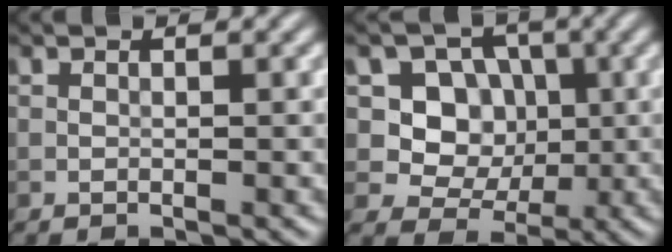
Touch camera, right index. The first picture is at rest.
{"total": 6.7, "force": [1.1, 6.0, 2.9], "torque": [-0.042, 0.006, 0.017]}